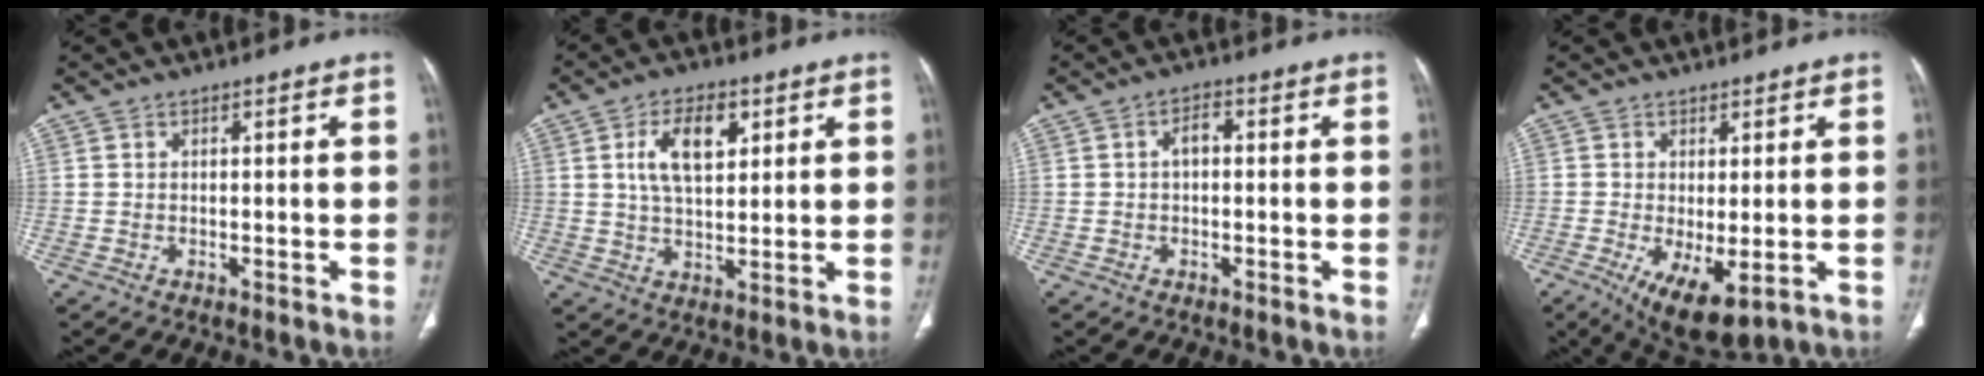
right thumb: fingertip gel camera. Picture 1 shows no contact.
{"total": 9.2, "force": [3.1, 4.9, 7.2], "torque": [-0.112, -0.006, 0.057]}
{"total": 2.5, "force": [0.0, 1.5, 2.0], "torque": [-0.030, 0.012, -0.004]}
{"total": 9.0, "force": [-2.8, 3.7, 7.7], "torque": [-0.126, -0.018, -0.030]}